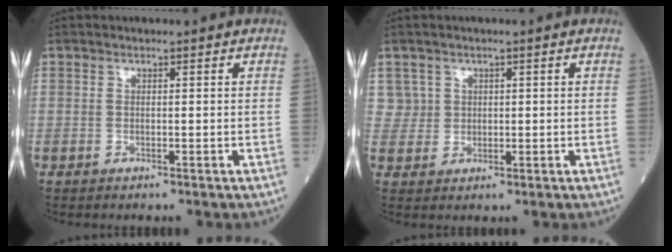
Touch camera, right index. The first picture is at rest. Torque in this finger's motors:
{"motor_torque": [0.01, 0.03, 0.00, 0.00]}